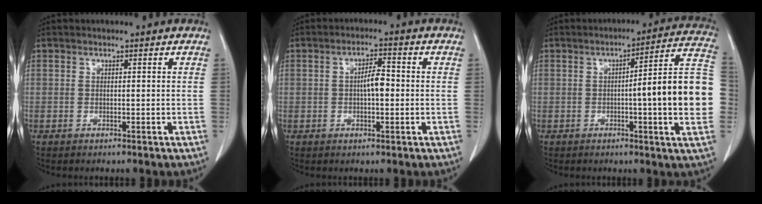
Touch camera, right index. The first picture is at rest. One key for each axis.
{"total": 3.7, "fx": -0.1, "fy": 1.2, "fz": 3.6, "tx": -0.062, "ty": 0.007, "tz": -0.003}
{"total": 15.3, "fx": -1.1, "fy": 0.9, "fz": 15.3, "tx": -0.175, "ty": 0.024, "tz": -0.019}